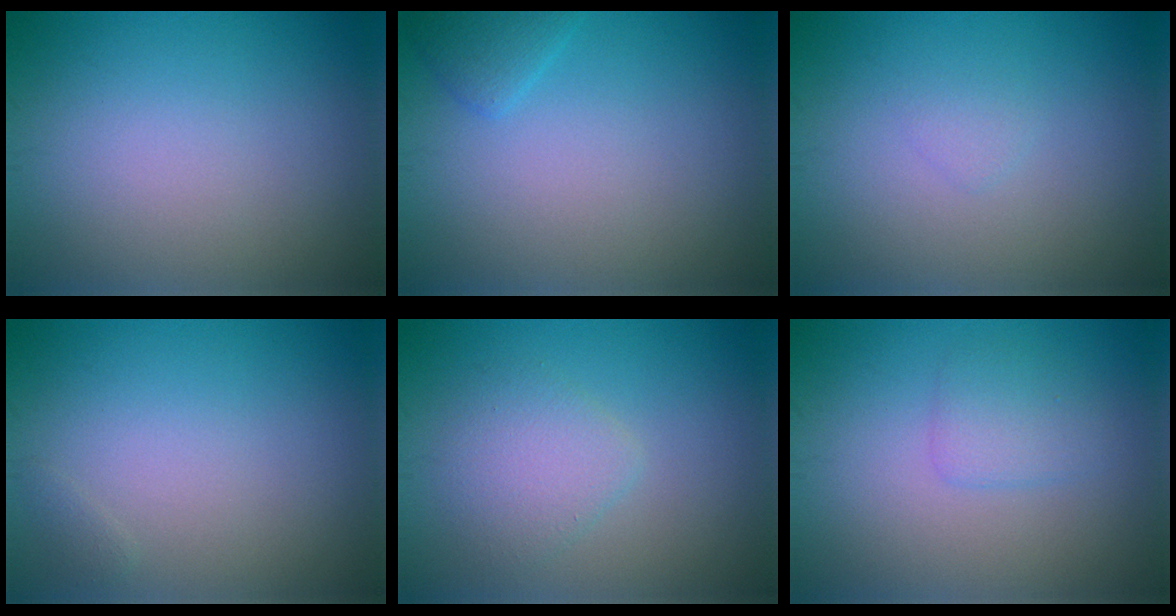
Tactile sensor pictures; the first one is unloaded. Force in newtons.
{"total": 1.4, "press": 1.4, "slide": 0.1}
{"total": 0.6, "press": 0.6, "slide": 0.0}
{"total": 0.6, "press": 0.5, "slide": 0.1}
{"total": 2.5, "press": 2.5, "slide": 0.2}
{"total": 1.8, "press": 1.8, "slide": 0.0}